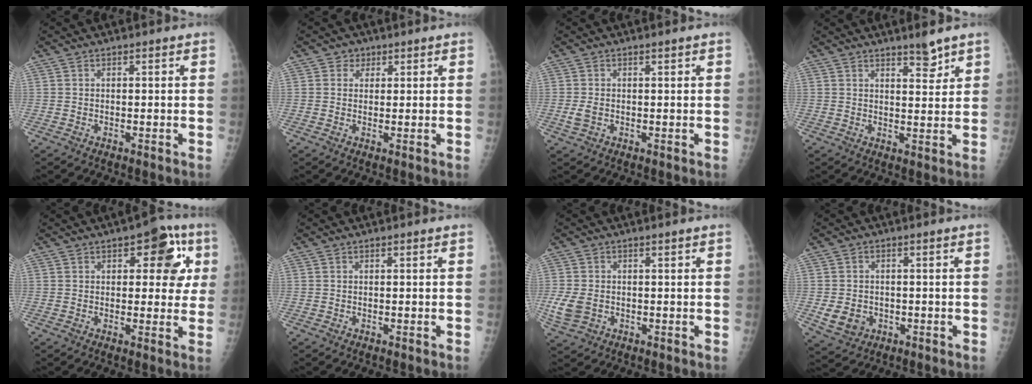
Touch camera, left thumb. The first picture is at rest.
{"total": 1.8, "force": [0.8, 1.5, 0.2], "torque": [0.012, -0.003, 0.006]}
{"total": 2.3, "force": [0.2, 1.3, 1.9], "torque": [-0.040, 0.007, 0.009]}
{"total": 3.9, "force": [3.2, 0.8, 2.2], "torque": [-0.024, -0.027, 0.048]}
{"total": 10.6, "force": [3.3, 5.2, 8.5], "torque": [-0.053, 0.004, 0.030]}
{"total": 0.0}
{"total": 5.0, "force": [-0.6, 3.7, 3.3], "torque": [-0.078, -0.002, -0.006]}
{"total": 5.6, "force": [-1.3, 4.7, 2.7], "torque": [-0.036, 0.003, -0.010]}